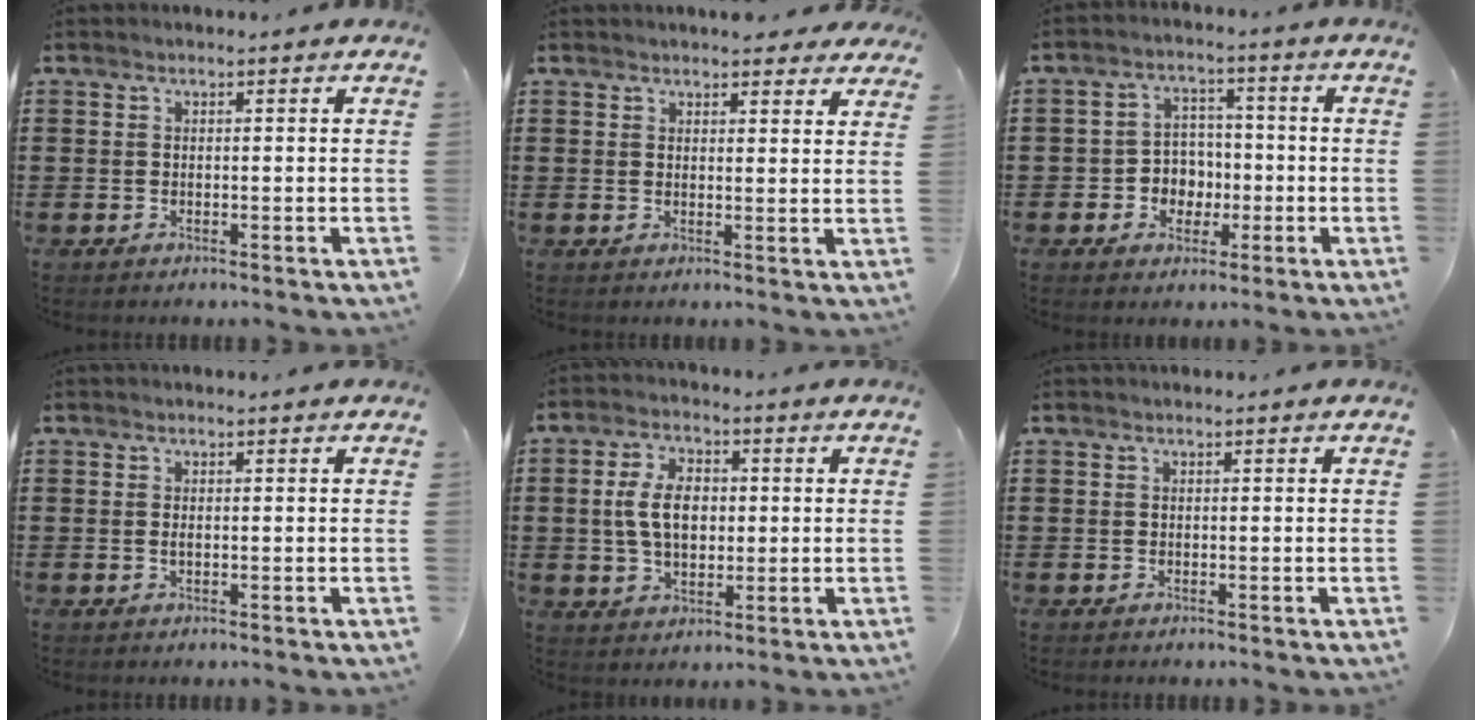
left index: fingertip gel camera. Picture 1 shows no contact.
{"total": 3.2, "force": [2.9, 1.0, 0.8], "torque": [-0.015, -0.003, 0.053]}
{"total": 4.8, "force": [-1.5, 4.3, 1.3], "torque": [-0.038, 0.013, -0.030]}
{"total": 0.6, "force": [0.0, 0.2, 0.5], "torque": [-0.012, -0.002, 0.000]}
{"total": 7.1, "force": [0.5, 4.2, 5.6], "torque": [-0.126, 0.006, -0.001]}
{"total": 0.0}